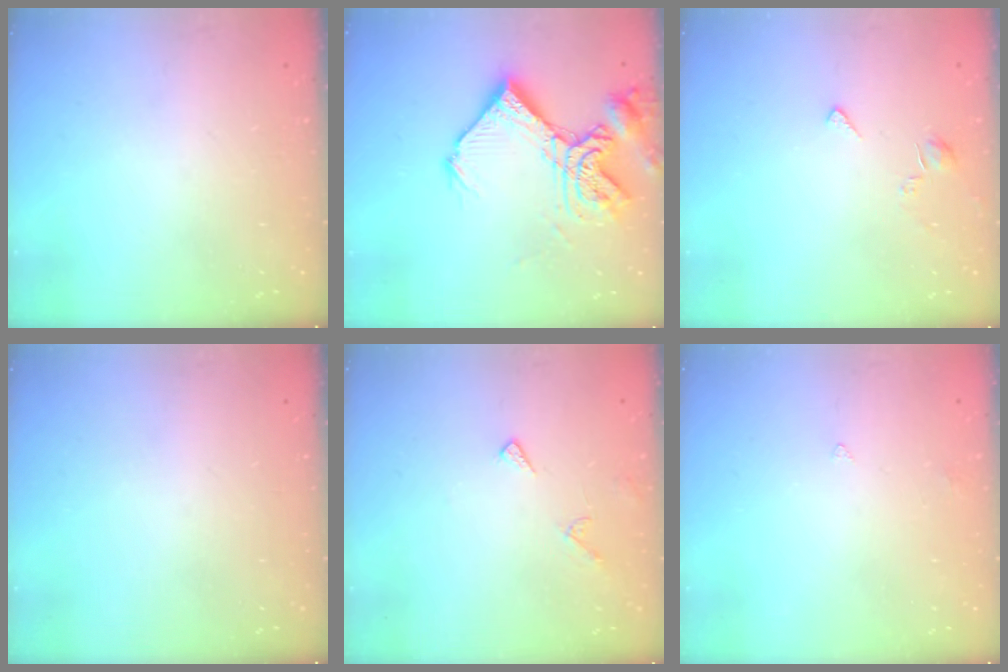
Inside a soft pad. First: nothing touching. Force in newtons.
{"total": 17.3, "press": 17.2, "slide": 2.0}
{"total": 3.0, "press": 3.0, "slide": 0.2}
{"total": 0.0}
{"total": 6.9, "press": 6.9, "slide": 0.5}
{"total": 2.7, "press": 2.6, "slide": 0.5}